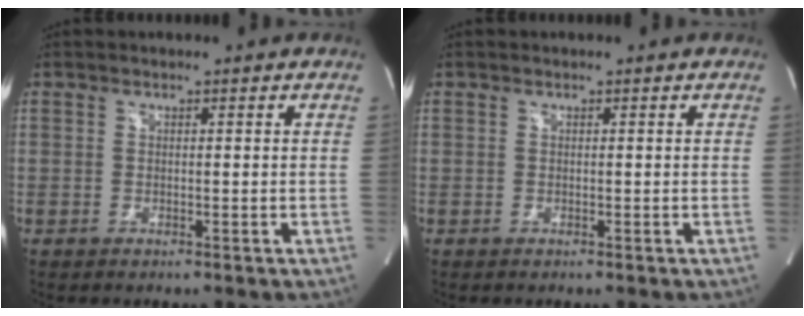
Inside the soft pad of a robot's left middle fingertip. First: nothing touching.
{"total": 0.0}